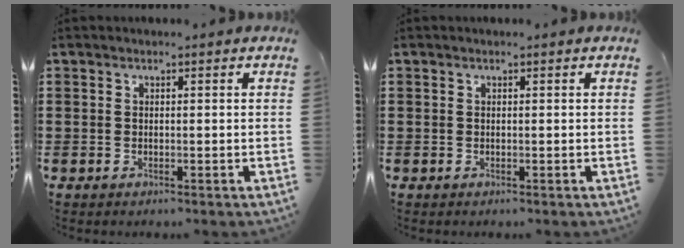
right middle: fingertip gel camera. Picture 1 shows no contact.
{"total": 0.0}